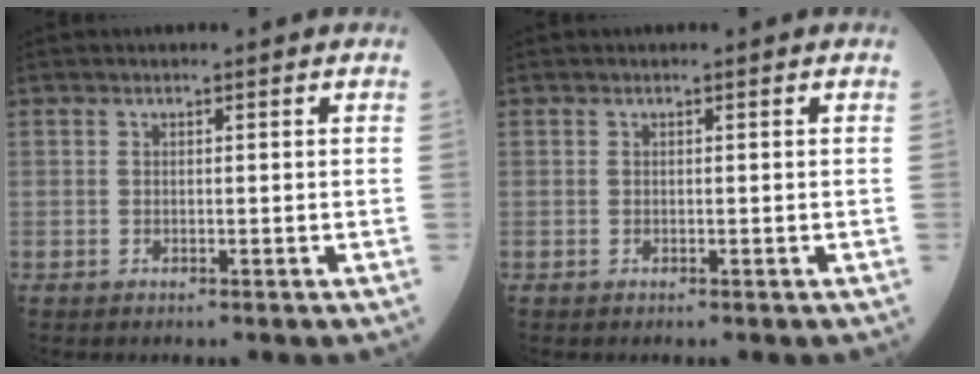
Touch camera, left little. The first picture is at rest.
{"total": 0.0}